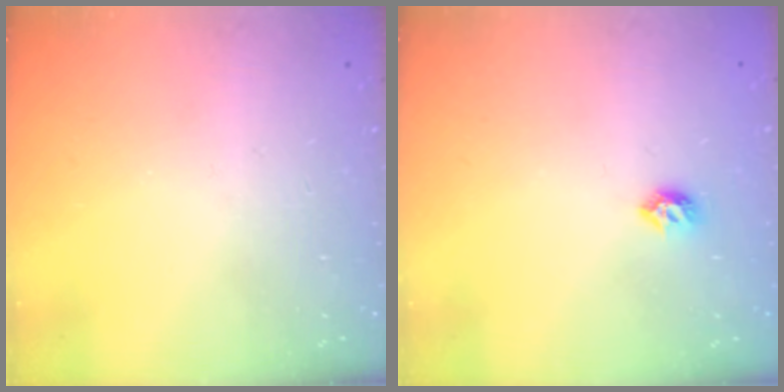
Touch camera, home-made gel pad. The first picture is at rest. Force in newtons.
{"total": 5.5, "press": 5.4, "slide": 1.2}